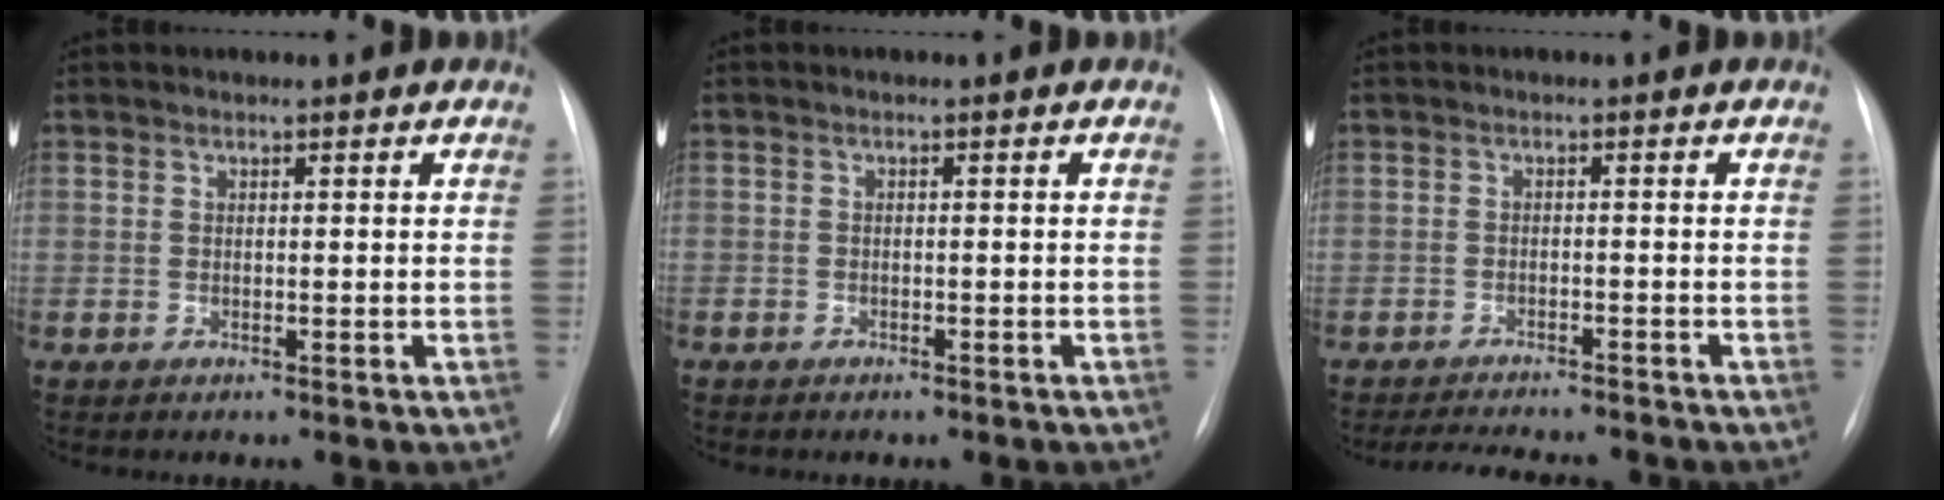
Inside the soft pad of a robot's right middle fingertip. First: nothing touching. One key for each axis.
{"total": 1.4, "fx": -1.1, "fy": 0.7, "fz": 0.5, "tx": -0.010, "ty": 0.001, "tz": -0.013}
{"total": 8.4, "fx": -7.8, "fy": 0.4, "fz": 3.2, "tx": -0.047, "ty": -0.009, "tz": -0.113}